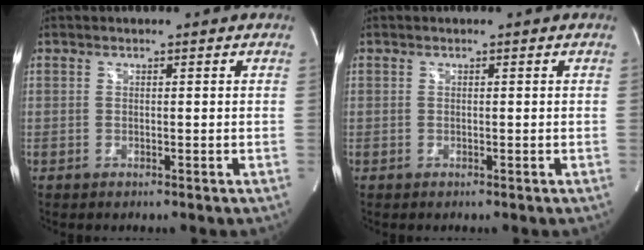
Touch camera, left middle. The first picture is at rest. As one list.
[{"total": 0.0}]